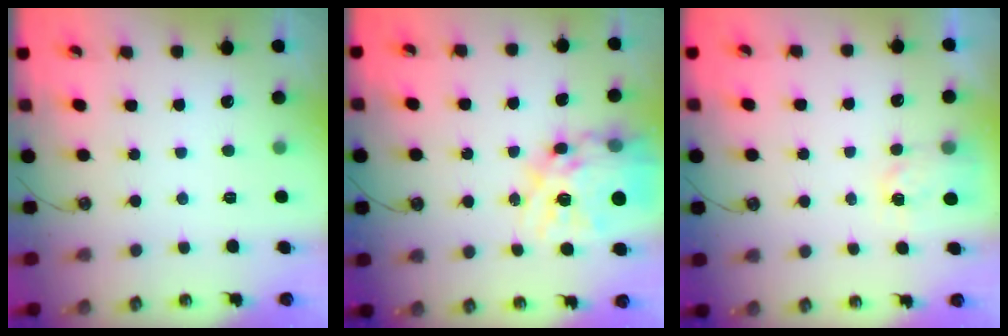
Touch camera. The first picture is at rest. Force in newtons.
{"total": 20.5, "press": 20.4, "slide": 1.7}
{"total": 3.0, "press": 2.9, "slide": 0.3}